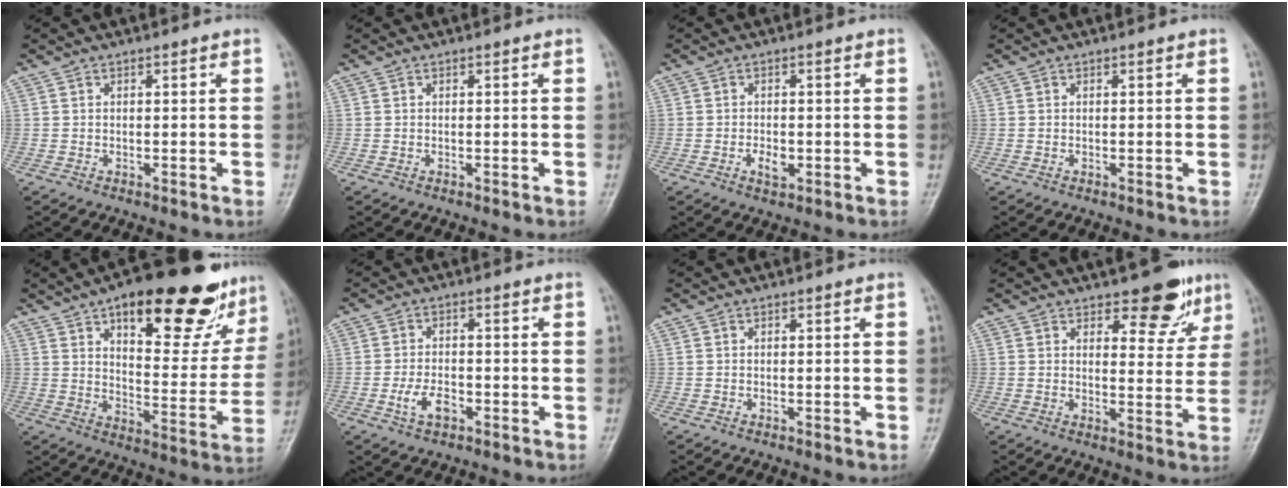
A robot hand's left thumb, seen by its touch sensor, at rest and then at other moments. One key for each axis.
{"total": 0.0}
{"total": 2.8, "fx": -0.8, "fy": 1.7, "fz": 2.2, "tx": -0.035, "ty": 0.001, "tz": -0.013}
{"total": 0.0}
{"total": 24.4, "fx": 14.9, "fy": 9.6, "fz": 16.7, "tx": -0.176, "ty": -0.044, "tz": 0.213}
{"total": 4.5, "fx": -1.9, "fy": 2.5, "fz": 3.2, "tx": -0.061, "ty": 0.010, "tz": -0.035}
{"total": 0.0}
{"total": 8.3, "fx": 5.5, "fy": 4.0, "fz": 4.8, "tx": -0.025, "ty": -0.032, "tz": 0.073}